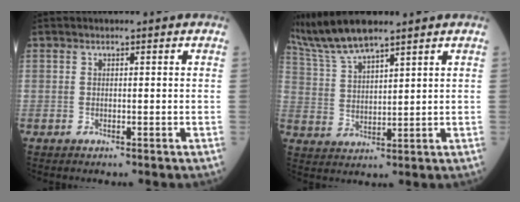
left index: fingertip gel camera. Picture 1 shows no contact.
{"total": 7.3, "force": [6.5, 0.3, 3.5], "torque": [-0.083, 0.010, 0.135]}